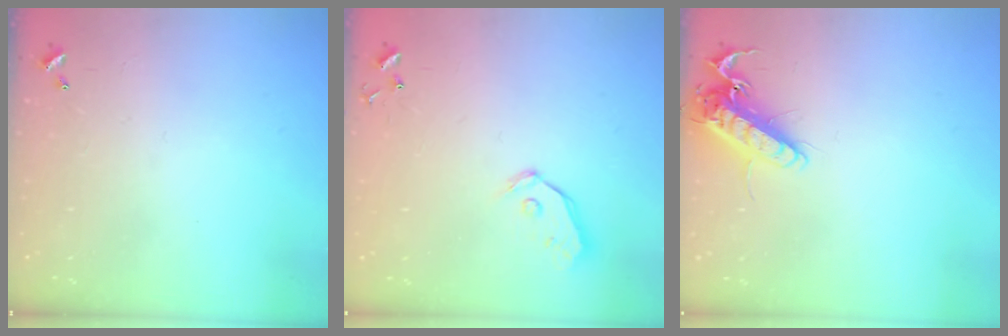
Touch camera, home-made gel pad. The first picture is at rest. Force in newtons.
{"total": 4.8, "press": 4.8, "slide": 0.5}
{"total": 12.8, "press": 12.6, "slide": 2.4}